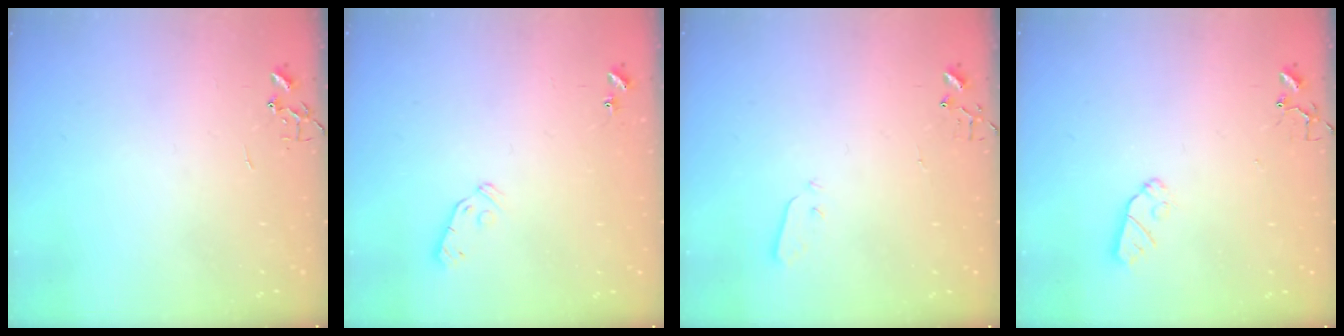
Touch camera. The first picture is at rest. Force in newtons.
{"total": 5.9, "press": 5.9, "slide": 0.6}
{"total": 3.0, "press": 3.0, "slide": 0.3}
{"total": 6.6, "press": 6.6, "slide": 0.2}